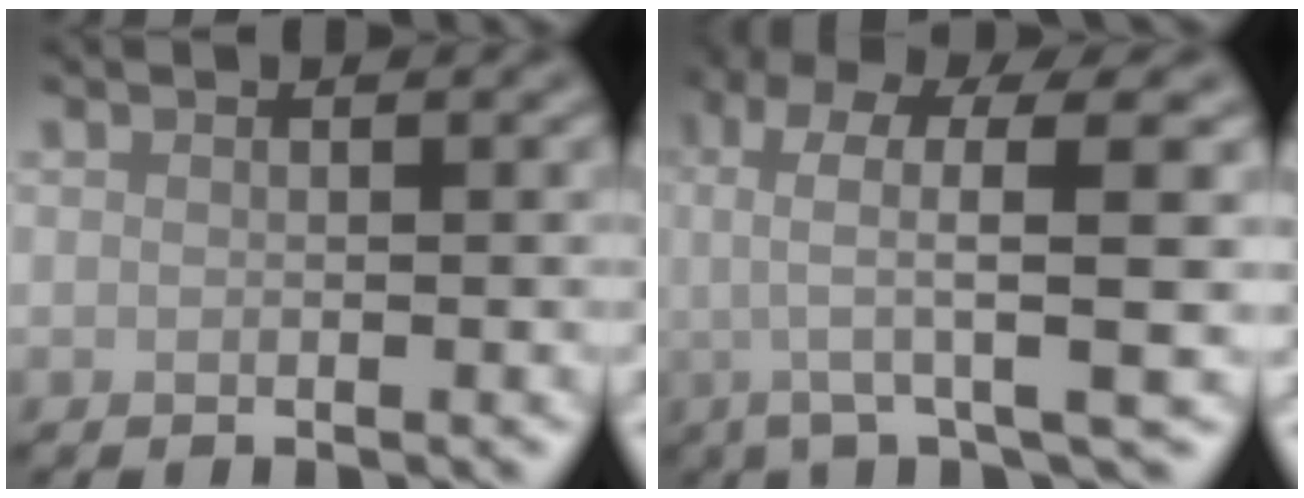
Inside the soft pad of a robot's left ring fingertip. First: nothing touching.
{"total": 6.3, "force": [0.7, 1.3, 6.1], "torque": [-0.100, 0.011, 0.002]}